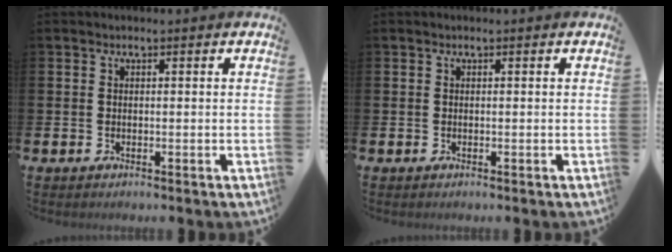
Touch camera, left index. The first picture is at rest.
{"total": 0.0}